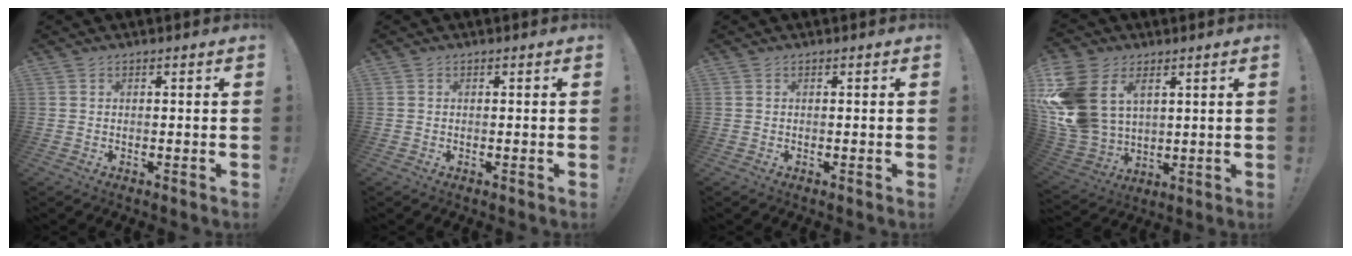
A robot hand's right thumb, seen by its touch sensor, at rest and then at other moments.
{"total": 0.0}
{"total": 0.0}
{"total": 17.2, "force": [5.6, 12.6, 10.2], "torque": [-0.219, -0.024, 0.107]}